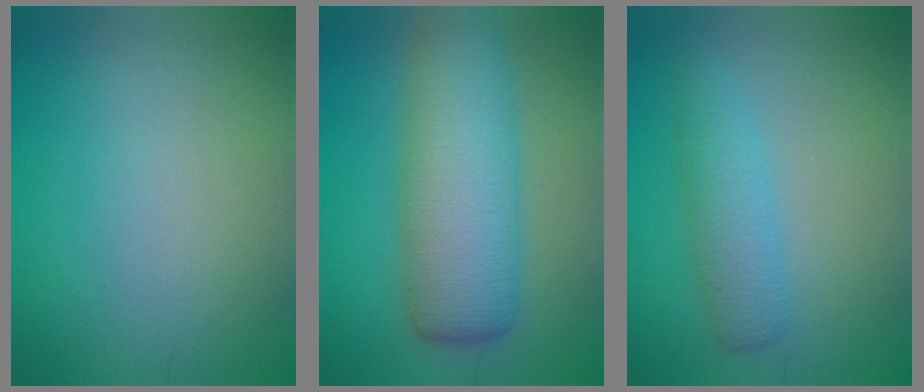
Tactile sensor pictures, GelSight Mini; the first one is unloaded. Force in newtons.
{"total": 8.7, "press": 8.7, "slide": 0.3}
{"total": 3.2, "press": 3.2, "slide": 0.1}